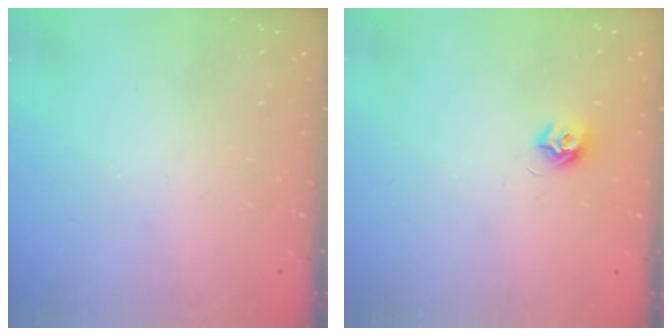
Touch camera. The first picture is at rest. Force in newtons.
{"total": 7.6, "press": 7.6, "slide": 0.6}